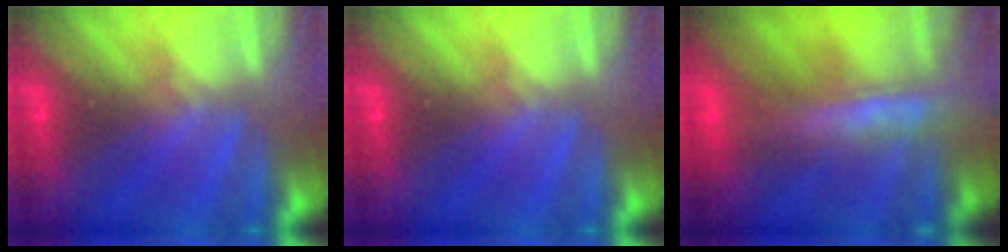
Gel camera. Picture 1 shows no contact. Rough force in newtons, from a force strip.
{"total": 0.0}
{"total": 7.5}